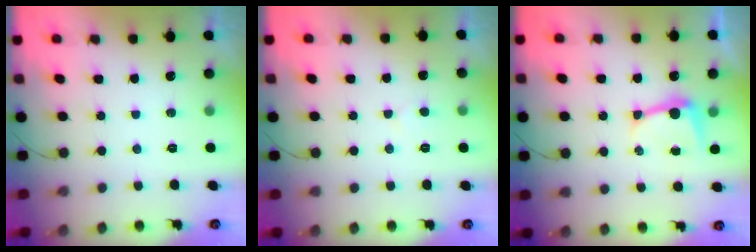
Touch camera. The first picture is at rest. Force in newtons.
{"total": 2.0, "press": 2.0, "slide": 0.3}
{"total": 6.4, "press": 6.4, "slide": 0.7}